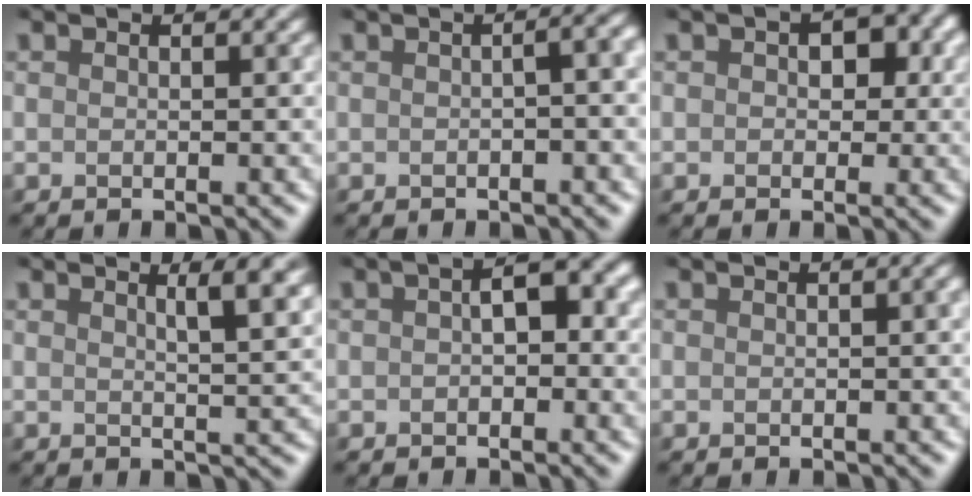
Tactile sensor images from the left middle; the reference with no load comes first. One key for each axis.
{"total": 3.8, "fx": -1.3, "fy": 1.7, "fz": 3.2, "tx": -0.017, "ty": 0.006, "tz": -0.019}
{"total": 2.9, "fx": 0.3, "fy": 2.4, "fz": 1.7, "tx": 0.008, "ty": 0.014, "tz": -0.005}
{"total": 3.8, "fx": 1.6, "fy": 1.0, "fz": 3.3, "tx": -0.025, "ty": 0.017, "tz": 0.013}
{"total": 2.4, "fx": -0.5, "fy": 1.3, "fz": 2.0, "tx": -0.027, "ty": 0.013, "tz": -0.015}
{"total": 1.5, "fx": -0.3, "fy": 0.7, "fz": 1.3, "tx": -0.005, "ty": 0.010, "tz": -0.009}